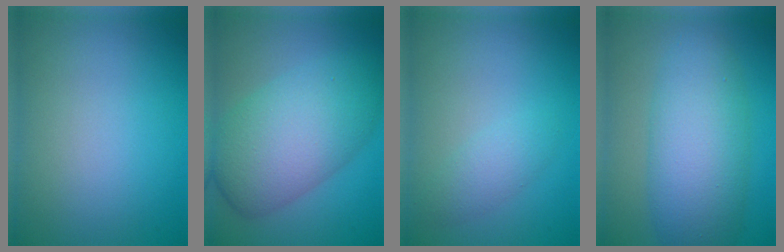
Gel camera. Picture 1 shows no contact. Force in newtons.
{"total": 8.7, "press": 8.7, "slide": 0.1}
{"total": 1.8, "press": 1.8, "slide": 0.1}
{"total": 7.4, "press": 7.4, "slide": 0.1}